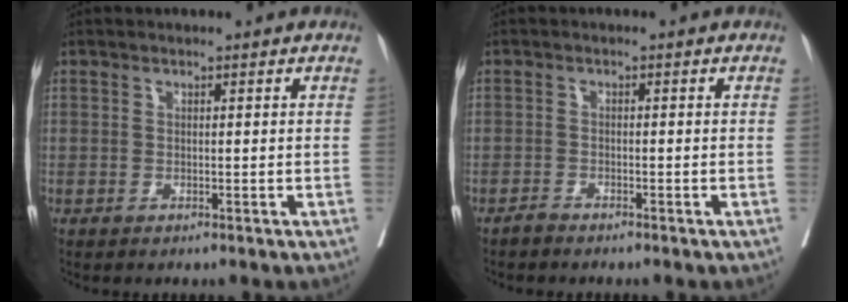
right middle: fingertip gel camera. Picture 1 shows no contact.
{"total": 1.0, "force": [-1.0, 0.0, 0.1], "torque": [-0.005, -0.002, -0.020]}